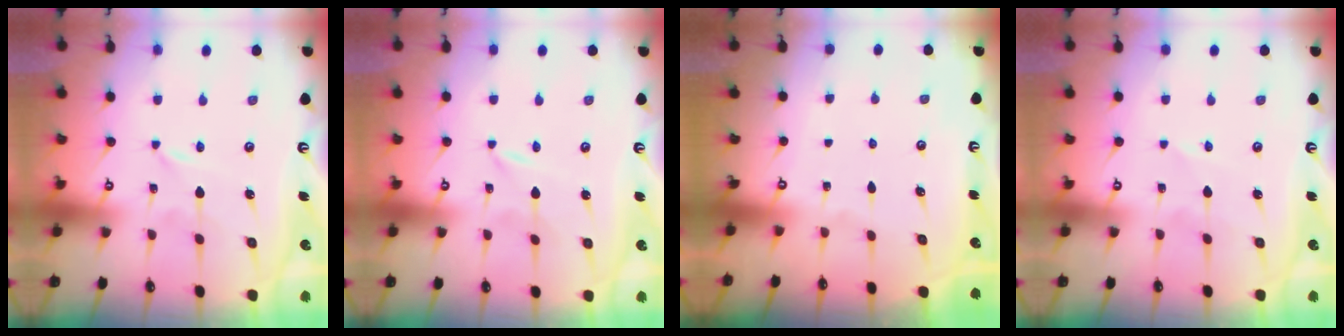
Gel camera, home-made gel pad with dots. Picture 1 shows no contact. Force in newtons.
{"total": 0.0}
{"total": 0.0}
{"total": 2.2, "press": 2.1, "slide": 0.3}